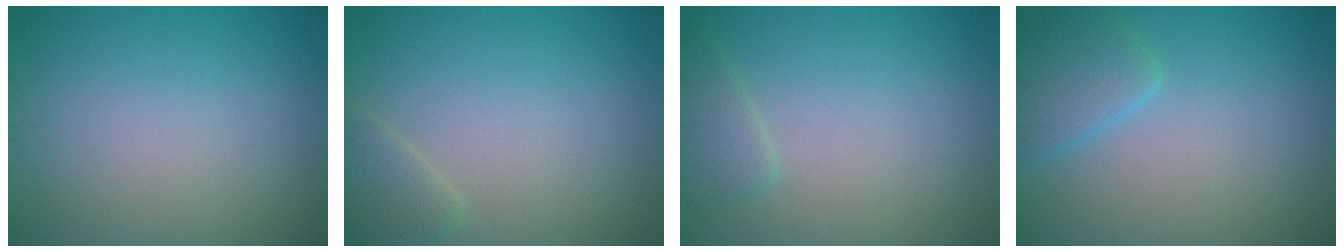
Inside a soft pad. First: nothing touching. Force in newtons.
{"total": 2.0, "press": 2.0, "slide": 0.2}
{"total": 1.9, "press": 1.9, "slide": 0.2}
{"total": 3.0, "press": 2.9, "slide": 0.3}